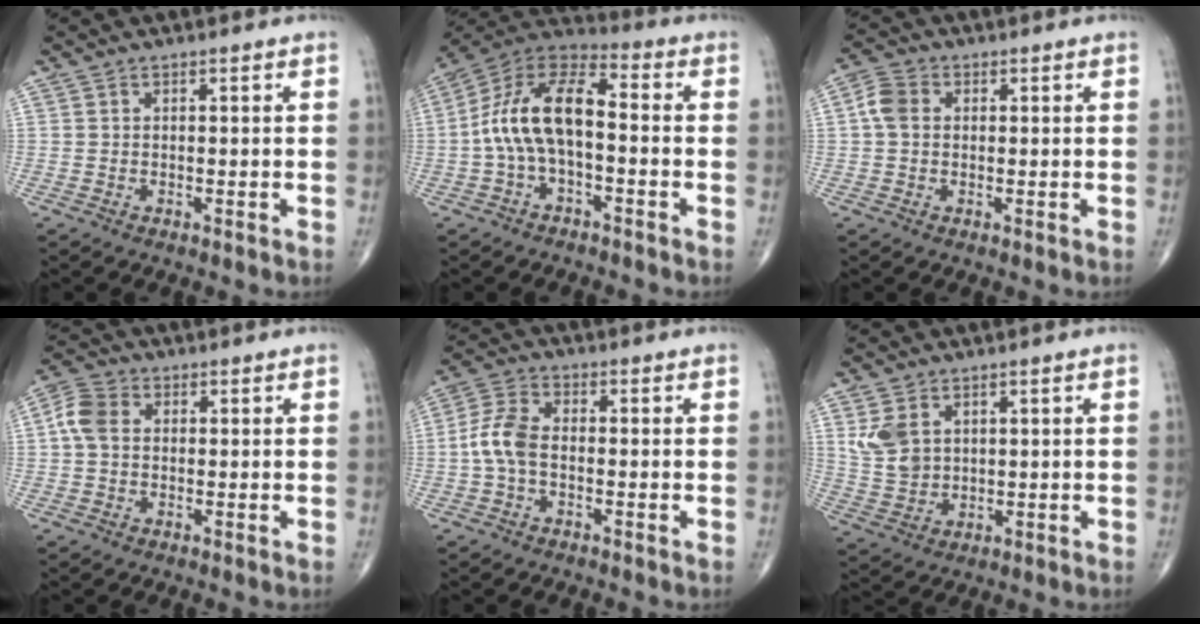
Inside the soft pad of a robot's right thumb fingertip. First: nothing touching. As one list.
[{"total": 13.6, "force": [-1.4, 6.7, 11.7], "torque": [-0.222, 0.048, -0.036]}, {"total": 4.3, "force": [0.4, 3.4, 2.7], "torque": [-0.054, 0.013, 0.002]}, {"total": 5.4, "force": [0.5, 3.9, 3.7], "torque": [-0.085, 0.017, 0.005]}, {"total": 6.5, "force": [-1.1, 3.7, 5.2], "torque": [-0.118, 0.020, -0.030]}, {"total": 6.1, "force": [2.0, 4.6, 3.4], "torque": [-0.053, -0.006, 0.048]}]